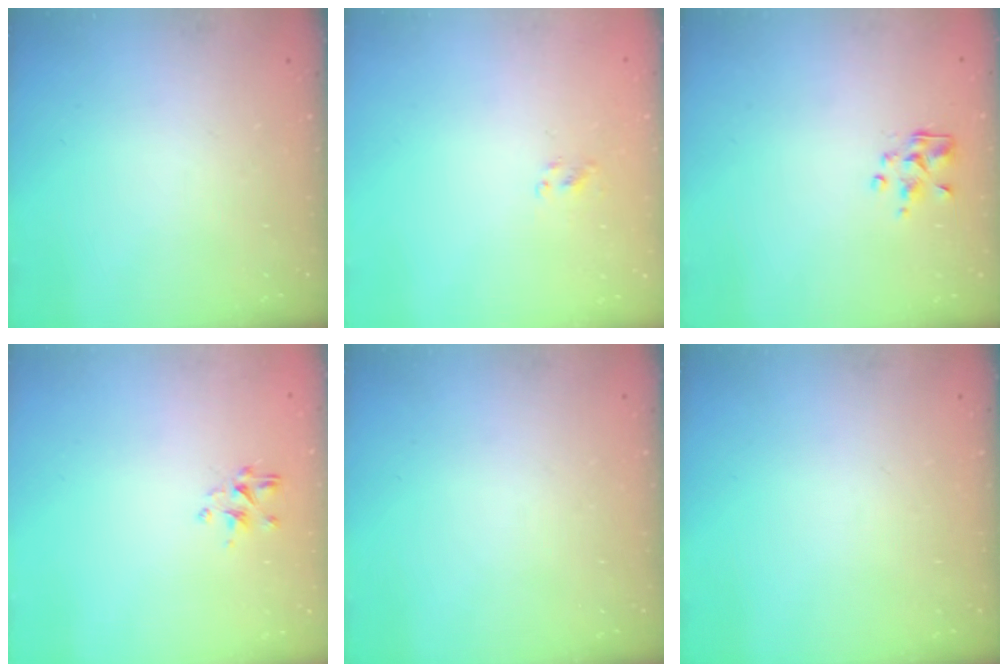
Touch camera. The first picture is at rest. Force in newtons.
{"total": 1.7, "press": 1.5, "slide": 0.9}
{"total": 2.5, "press": 2.5, "slide": 0.2}
{"total": 1.8, "press": 1.7, "slide": 0.7}
{"total": 0.0}
{"total": 0.0}